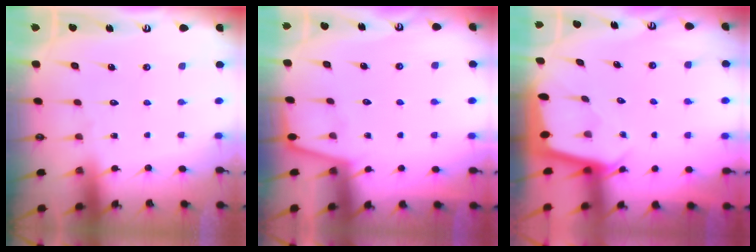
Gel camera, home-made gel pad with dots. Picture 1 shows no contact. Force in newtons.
{"total": 1.7, "press": 1.6, "slide": 0.3}
{"total": 1.8, "press": 1.8, "slide": 0.1}